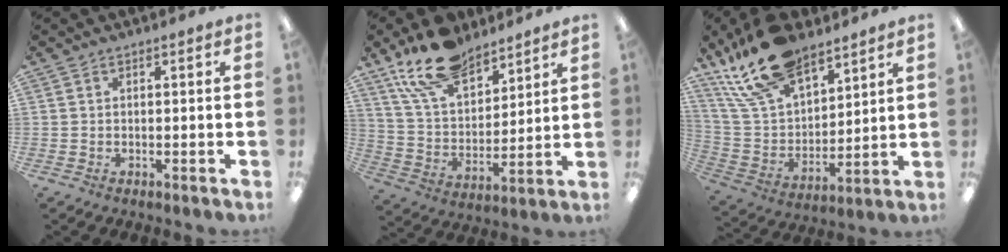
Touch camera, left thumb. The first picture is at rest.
{"total": 17.7, "force": [13.1, 8.7, 8.1], "torque": [-0.151, -0.066, 0.240]}
{"total": 20.2, "force": [14.3, 10.1, 10.1], "torque": [-0.205, -0.068, 0.260]}